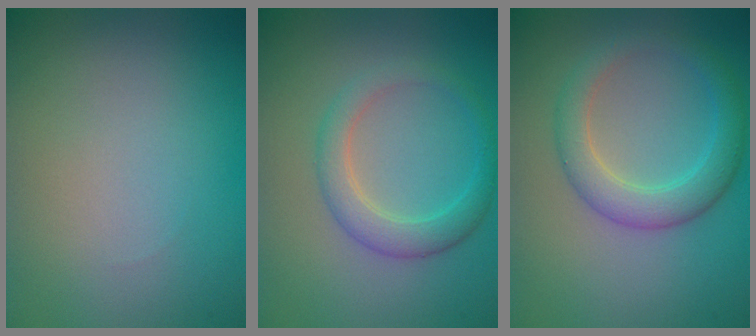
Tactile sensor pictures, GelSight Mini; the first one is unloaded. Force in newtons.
{"total": 3.0, "press": 3.0, "slide": 0.2}
{"total": 3.9, "press": 3.9, "slide": 0.1}